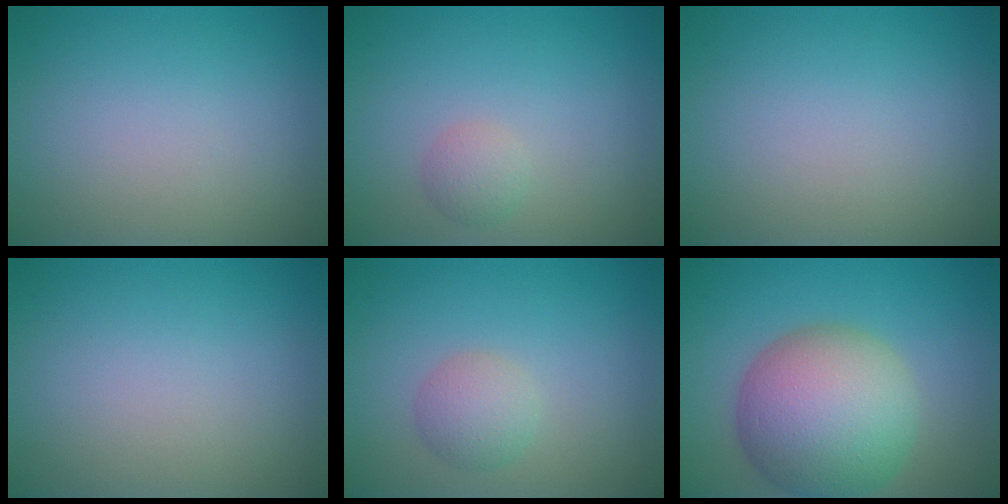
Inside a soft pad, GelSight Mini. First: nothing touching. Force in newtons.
{"total": 1.4, "press": 1.4, "slide": 0.0}
{"total": 0.0}
{"total": 0.0}
{"total": 2.3, "press": 2.3, "slide": 0.1}
{"total": 10.7, "press": 10.7, "slide": 0.1}